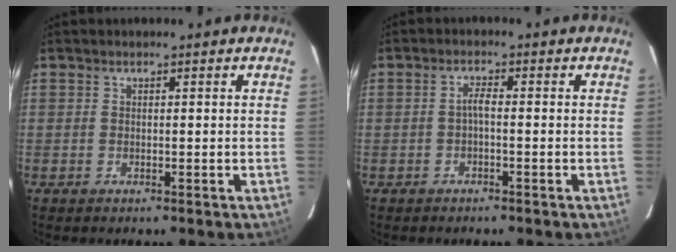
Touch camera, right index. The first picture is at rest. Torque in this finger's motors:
{"motor_torque": [0.32, -0.04, 0.14, 0.05]}